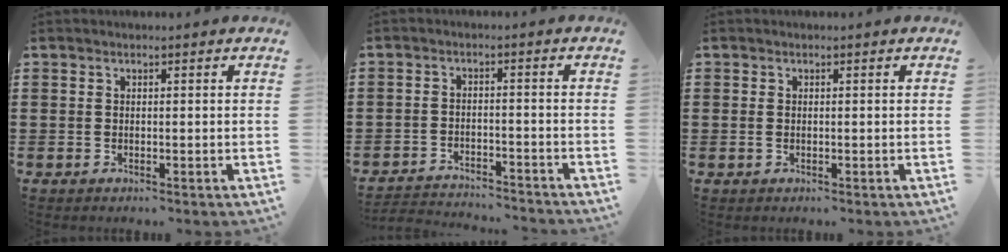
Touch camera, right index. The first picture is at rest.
{"total": 3.1, "force": [-3.0, 0.2, 0.1], "torque": [-0.007, 0.001, -0.066]}
{"total": 0.9, "force": [-0.1, 0.5, 0.7], "torque": [-0.015, 0.002, -0.003]}